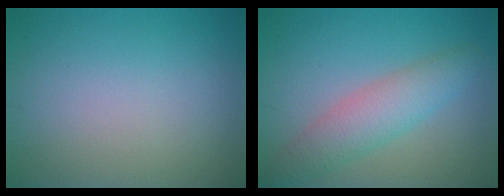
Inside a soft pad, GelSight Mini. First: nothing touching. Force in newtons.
{"total": 4.1, "press": 4.1, "slide": 0.1}